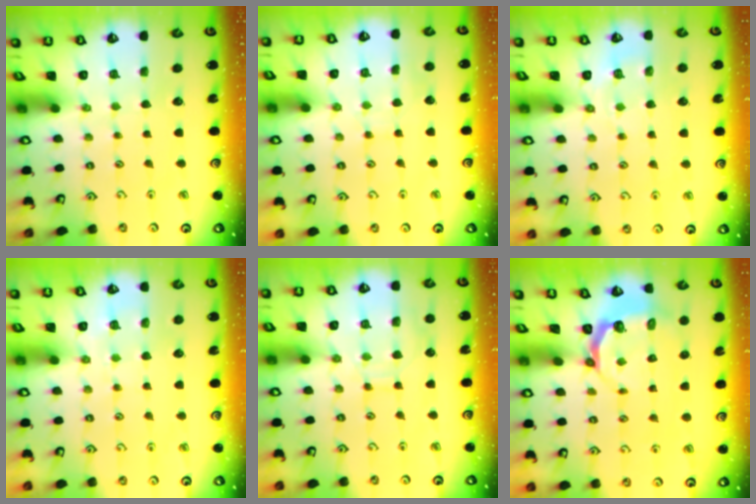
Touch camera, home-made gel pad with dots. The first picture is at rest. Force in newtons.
{"total": 7.2, "press": 7.2, "slide": 0.5}
{"total": 4.9, "press": 4.8, "slide": 1.1}
{"total": 6.3, "press": 6.3, "slide": 0.4}
{"total": 10.3, "press": 10.2, "slide": 1.0}
{"total": 5.4, "press": 4.7, "slide": 2.7}